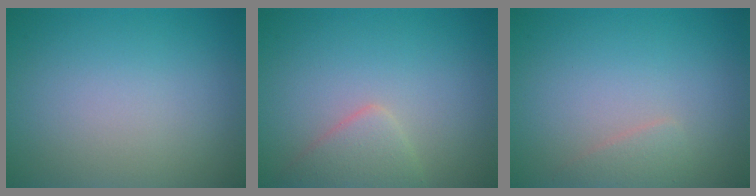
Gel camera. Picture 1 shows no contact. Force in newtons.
{"total": 2.3, "press": 2.3, "slide": 0.0}
{"total": 1.3, "press": 1.3, "slide": 0.0}